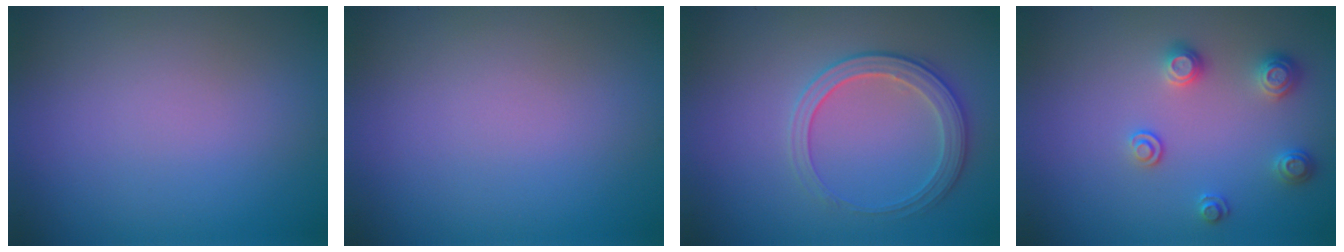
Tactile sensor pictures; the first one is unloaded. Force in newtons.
{"total": 0.0}
{"total": 3.0, "press": 2.9, "slide": 0.2}
{"total": 2.4, "press": 2.4, "slide": 0.4}